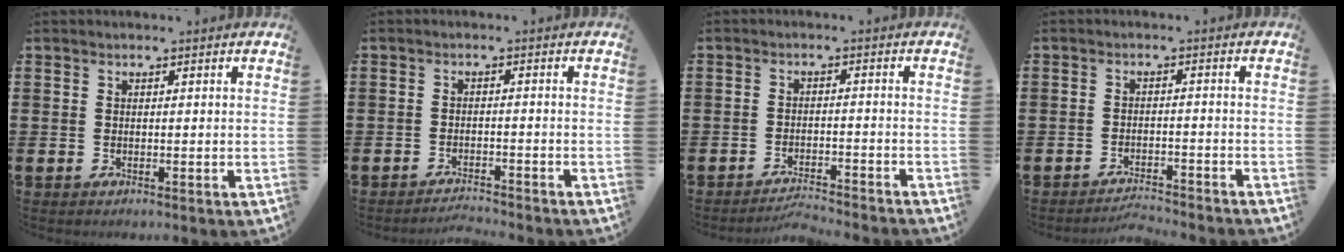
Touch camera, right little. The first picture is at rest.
{"total": 1.8, "force": [-1.8, -0.2, 0.0], "torque": [-0.003, 0.005, -0.037]}
{"total": 2.6, "force": [-2.5, -0.2, 0.2], "torque": [-0.007, 0.003, -0.053]}
{"total": 2.3, "force": [-2.3, -0.1, 0.1], "torque": [-0.004, 0.004, -0.050]}